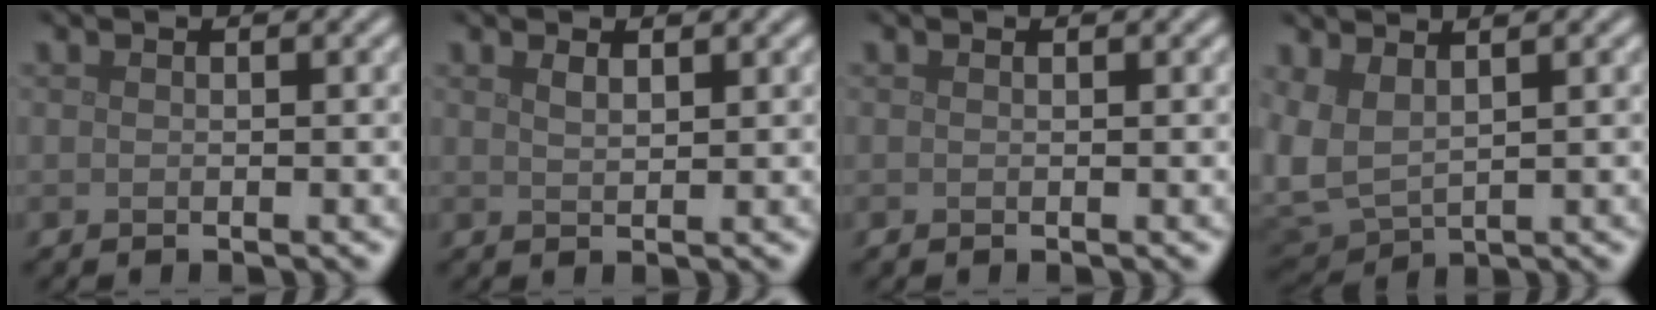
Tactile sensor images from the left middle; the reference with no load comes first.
{"total": 1.1, "force": [0.8, 0.3, 0.7], "torque": [-0.014, 0.001, 0.016]}
{"total": 0.0}
{"total": 3.9, "force": [1.4, 1.9, 3.1], "torque": [-0.089, 0.000, 0.030]}